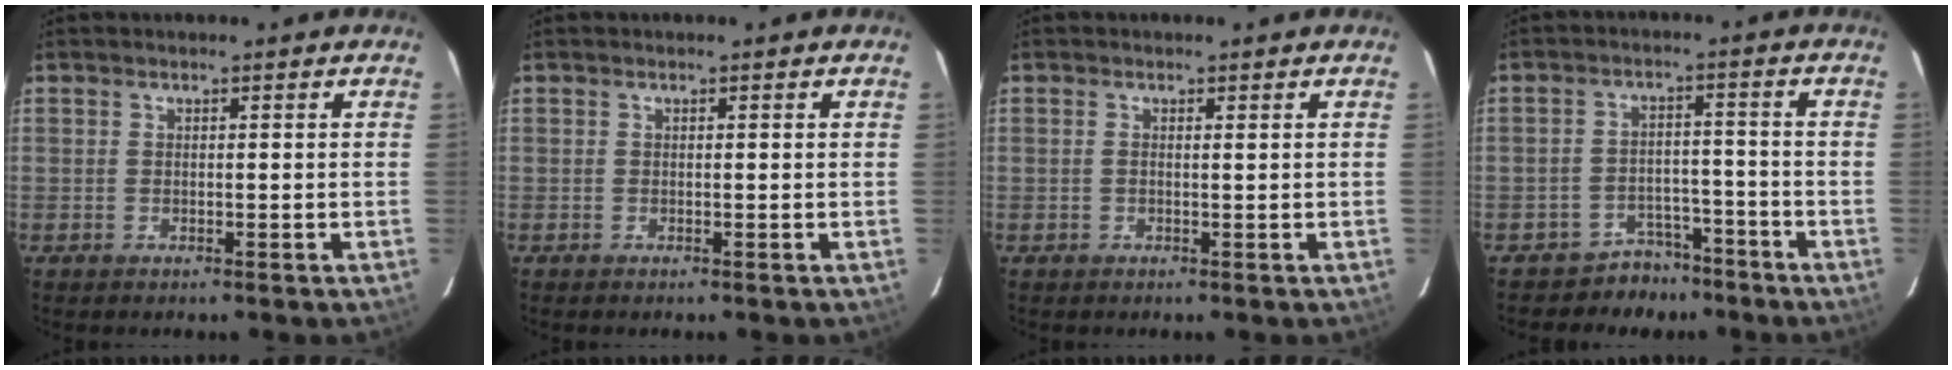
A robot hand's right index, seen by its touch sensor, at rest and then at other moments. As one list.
[{"total": 0.0}, {"total": 0.6, "force": [0.2, 0.0, 0.5], "torque": [-0.014, 0.002, 0.003]}, {"total": 5.5, "force": [-4.6, 3.0, -0.3], "torque": [0.010, 0.019, -0.071]}]